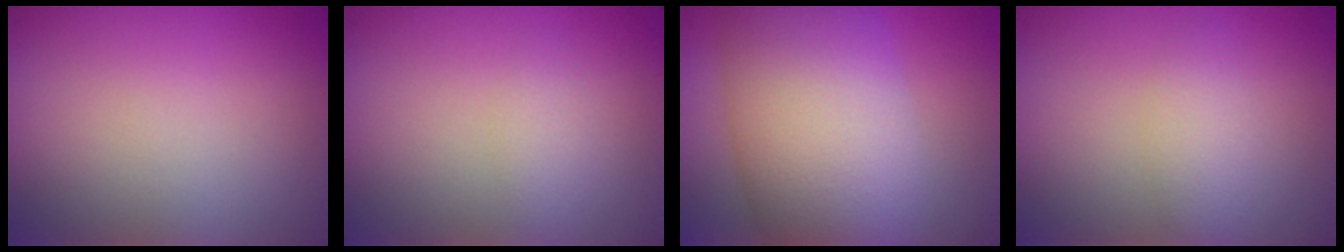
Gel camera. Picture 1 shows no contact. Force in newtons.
{"total": 1.4, "press": 1.4, "slide": 0.1}
{"total": 11.8, "press": 11.8, "slide": 0.3}
{"total": 2.1, "press": 2.1, "slide": 0.0}